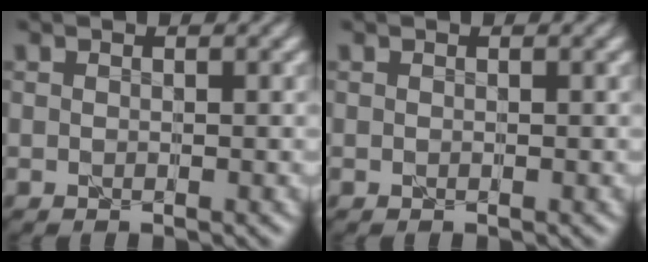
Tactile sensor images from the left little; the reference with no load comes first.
{"total": 0.0}